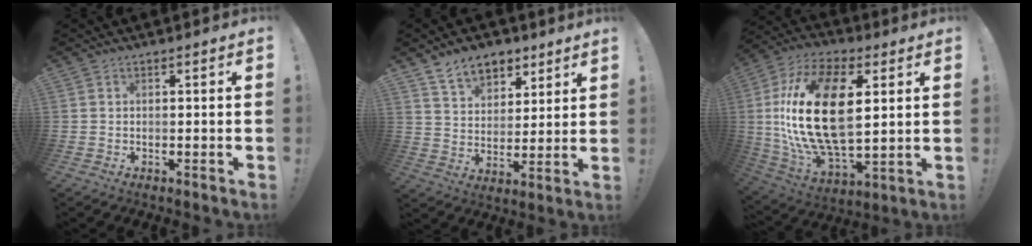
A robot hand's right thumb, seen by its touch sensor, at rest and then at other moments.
{"total": 10.5, "force": [7.5, 6.4, 3.6], "torque": [-0.049, -0.050, 0.144]}
{"total": 26.1, "force": [3.7, 13.7, 21.9], "torque": [-0.440, -0.006, 0.064]}